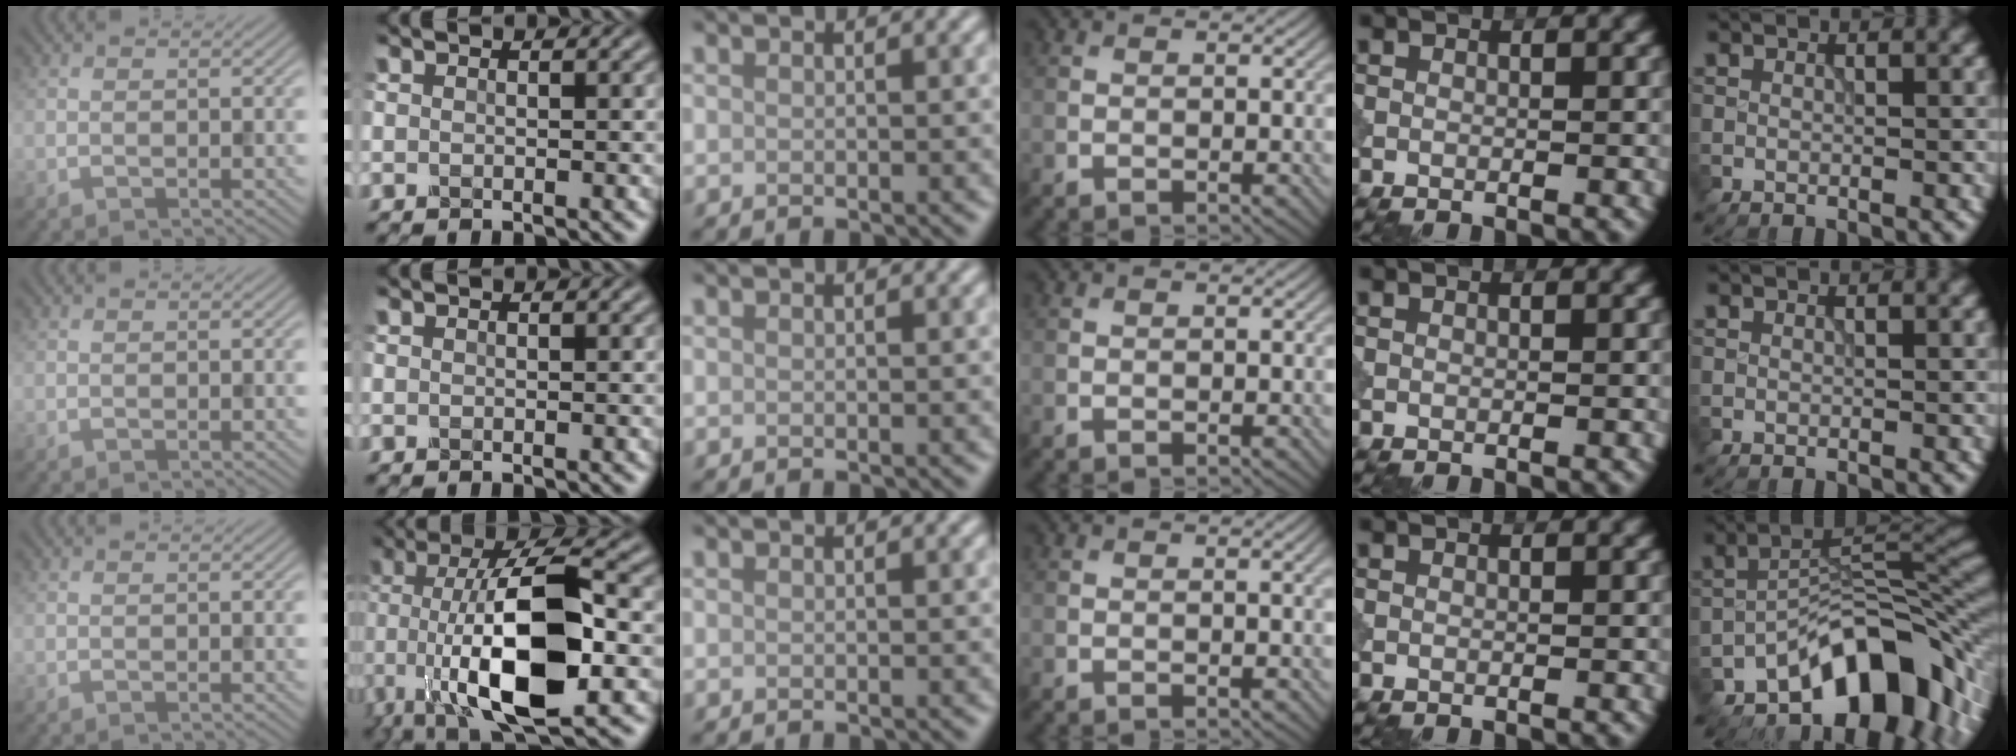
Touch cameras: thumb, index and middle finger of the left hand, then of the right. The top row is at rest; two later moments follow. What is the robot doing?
{"motion": "dispense", "object": "dispenser bottle"}